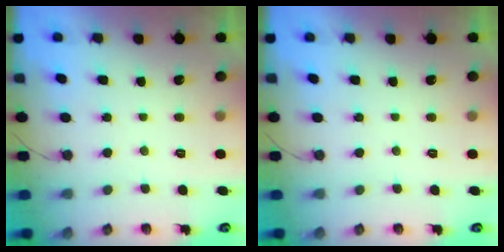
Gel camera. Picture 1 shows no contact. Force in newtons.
{"total": 0.0}